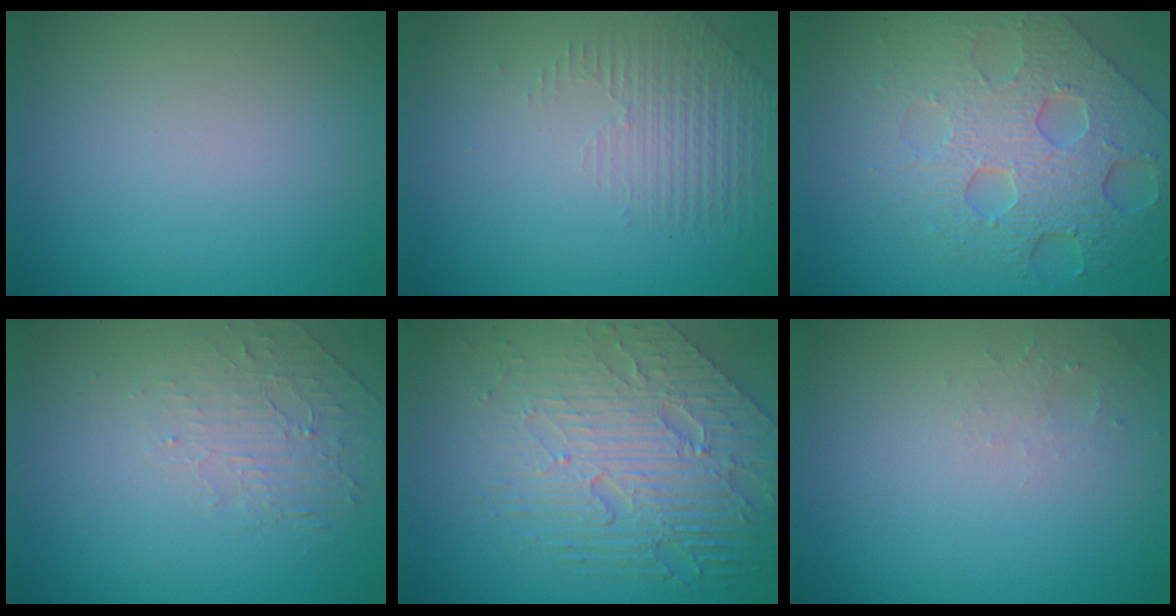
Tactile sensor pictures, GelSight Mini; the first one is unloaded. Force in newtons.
{"total": 1.5, "press": 0.9, "slide": 1.2}
{"total": 8.0, "press": 5.6, "slide": 5.8}
{"total": 2.0, "press": 0.9, "slide": 1.8}
{"total": 8.3, "press": 5.6, "slide": 6.0}
{"total": 1.2, "press": 1.2, "slide": 0.3}